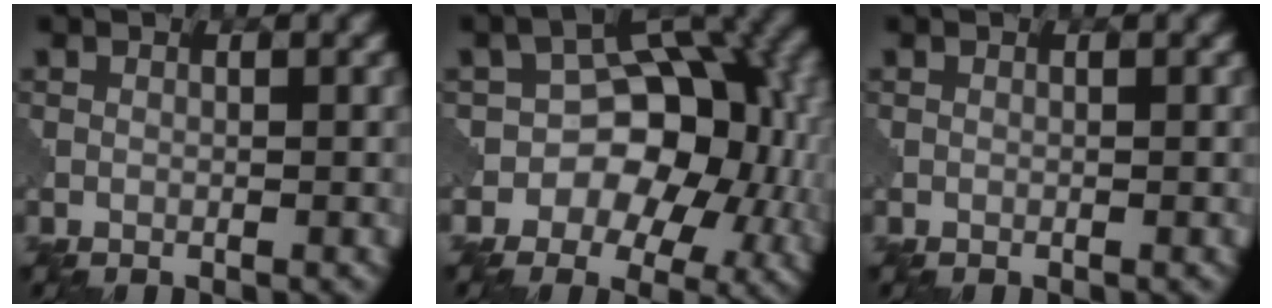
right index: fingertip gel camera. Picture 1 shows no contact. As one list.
[{"total": 11.9, "force": [-1.5, 8.4, 8.2], "torque": [-0.078, 0.003, -0.029]}, {"total": 0.0}]